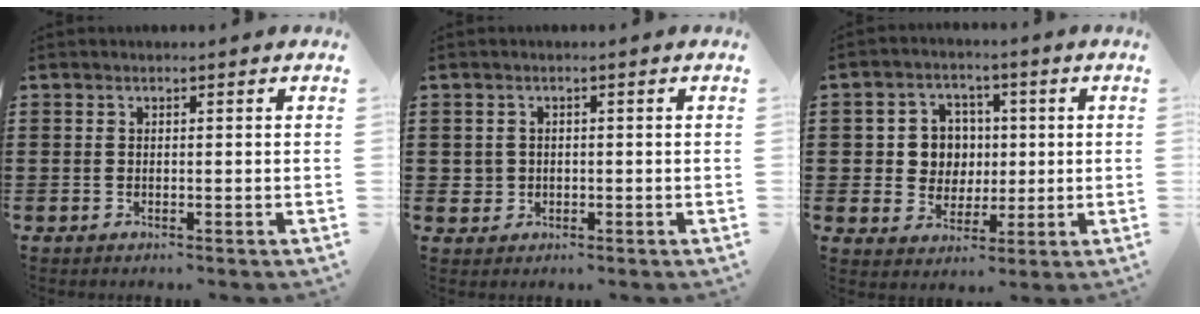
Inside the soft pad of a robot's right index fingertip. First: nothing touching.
{"total": 1.6, "force": [-0.1, 1.6, 0.2], "torque": [-0.011, 0.006, -0.004]}
{"total": 5.9, "force": [0.5, 5.6, 1.8], "torque": [-0.060, 0.019, 0.008]}